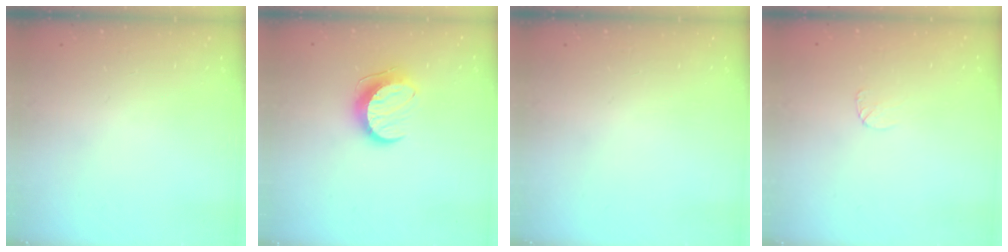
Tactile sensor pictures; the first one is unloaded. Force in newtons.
{"total": 10.1, "press": 10.0, "slide": 0.5}
{"total": 0.0}
{"total": 3.7, "press": 3.7, "slide": 0.4}